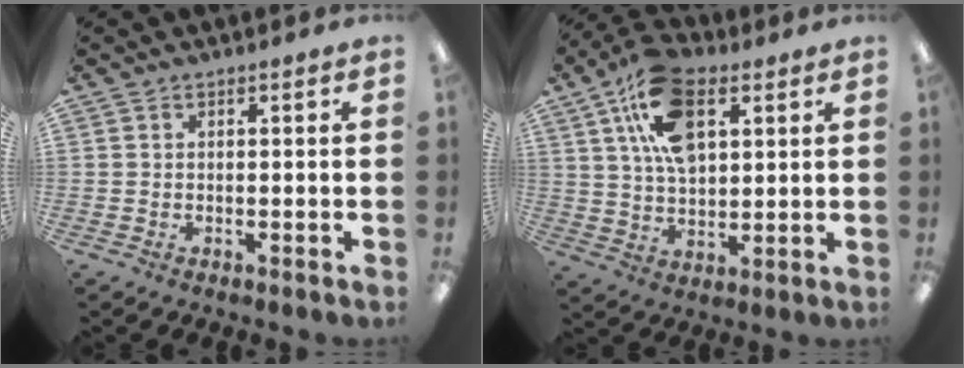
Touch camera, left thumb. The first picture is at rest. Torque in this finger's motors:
{"motor_torque": [0.14, 0.56, 0.24, -0.17, 0.15]}